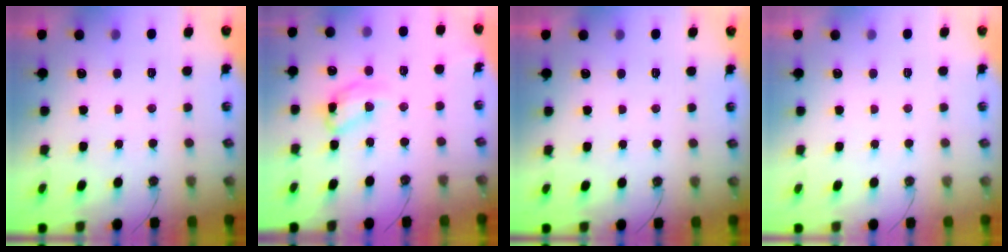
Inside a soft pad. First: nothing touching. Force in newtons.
{"total": 12.9, "press": 12.9, "slide": 0.8}
{"total": 0.0}
{"total": 0.0}